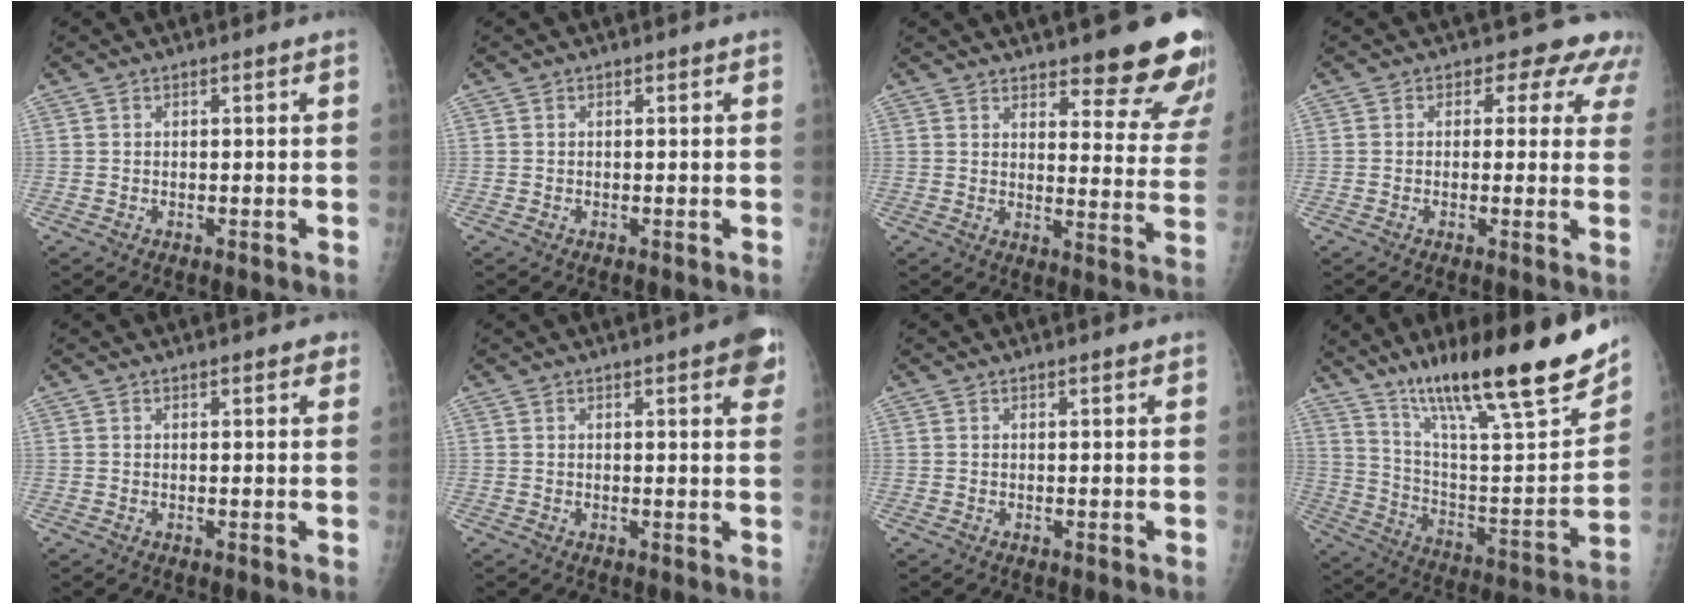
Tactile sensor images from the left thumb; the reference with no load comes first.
{"total": 0.0}
{"total": 17.2, "force": [13.2, 4.5, 10.0], "torque": [-0.086, -0.088, 0.157]}
{"total": 6.9, "force": [4.8, 4.5, 2.1], "torque": [0.022, -0.013, 0.031]}
{"total": 2.4, "force": [1.8, 0.9, 1.4], "torque": [-0.003, -0.002, 0.019]}
{"total": 6.1, "force": [3.1, 1.4, 5.0], "torque": [-0.047, -0.006, 0.032]}
{"total": 1.0, "force": [0.7, 0.2, 0.6], "torque": [-0.007, -0.001, 0.010]}
{"total": 28.1, "force": [19.2, 4.9, 19.9], "torque": [-0.292, -0.064, 0.316]}